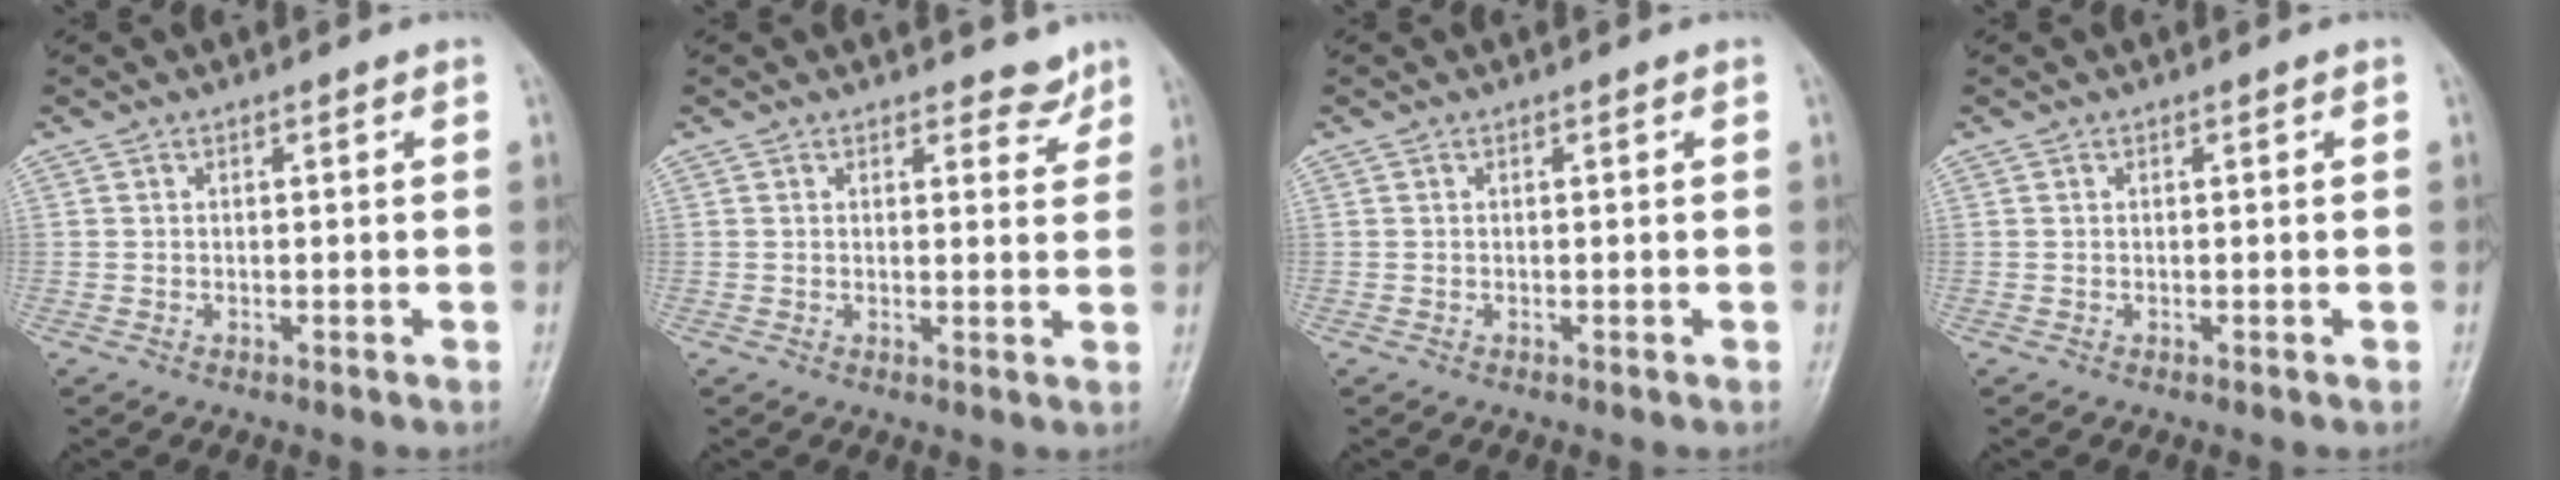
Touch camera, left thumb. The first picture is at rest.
{"total": 2.9, "force": [2.5, 1.4, 0.6], "torque": [0.009, -0.020, 0.026]}
{"total": 0.0}
{"total": 0.0}